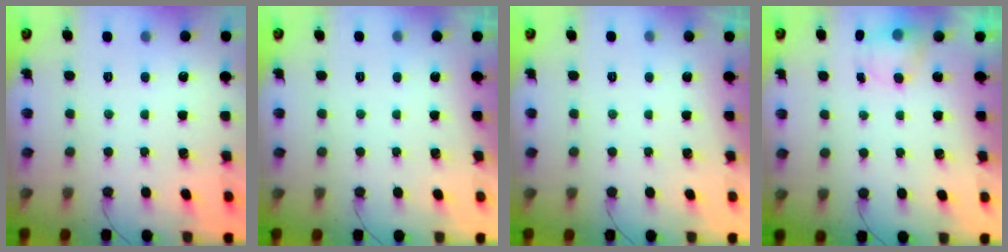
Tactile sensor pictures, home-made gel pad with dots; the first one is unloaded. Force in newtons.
{"total": 0.0}
{"total": 0.0}
{"total": 4.6, "press": 4.5, "slide": 0.7}